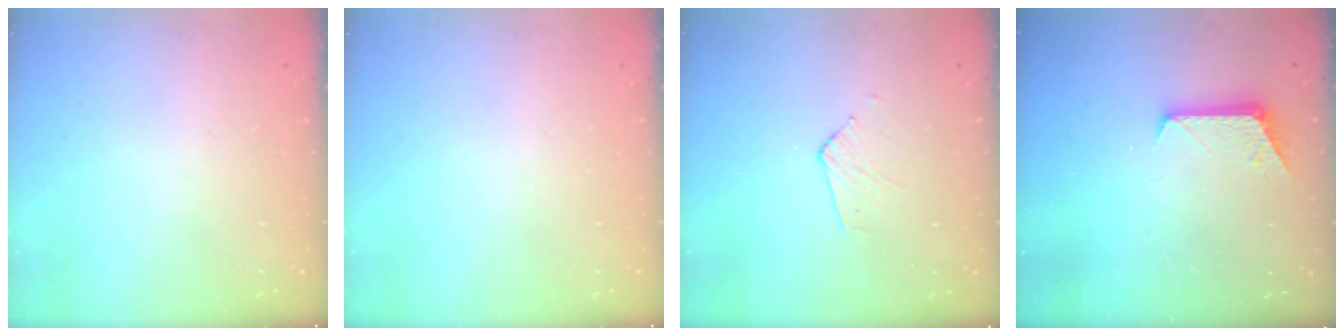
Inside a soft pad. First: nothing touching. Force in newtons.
{"total": 0.0}
{"total": 2.9, "press": 2.9, "slide": 0.2}
{"total": 7.4, "press": 7.3, "slide": 0.6}